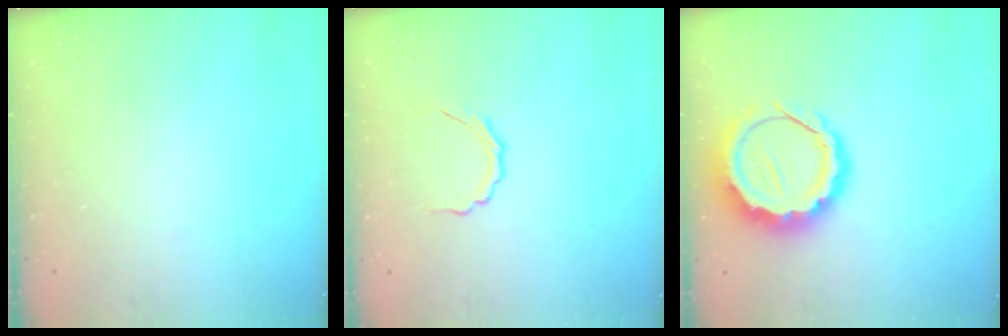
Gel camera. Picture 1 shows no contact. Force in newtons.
{"total": 4.0, "press": 3.8, "slide": 1.3}
{"total": 13.8, "press": 13.6, "slide": 2.6}